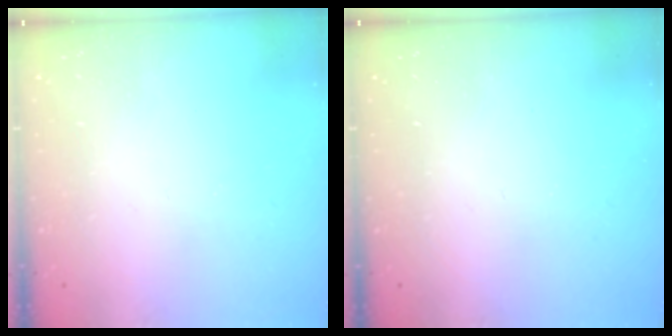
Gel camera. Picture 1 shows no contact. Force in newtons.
{"total": 0.0}